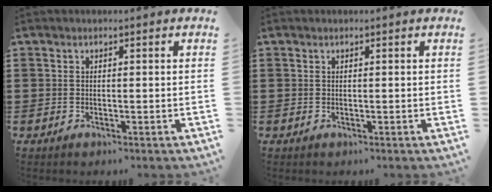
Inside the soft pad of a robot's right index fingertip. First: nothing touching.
{"total": 0.0}